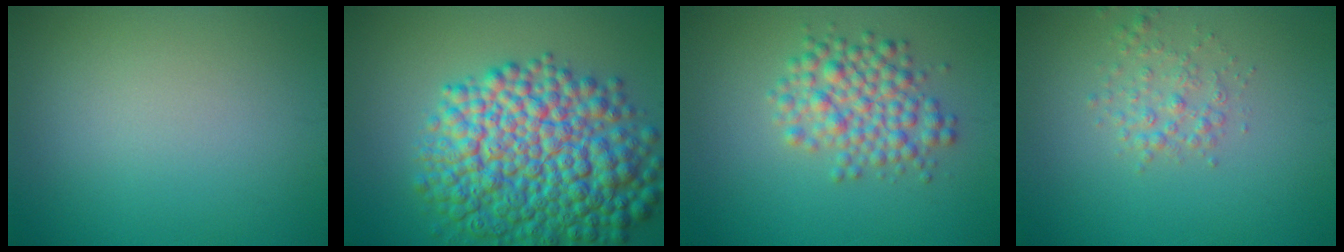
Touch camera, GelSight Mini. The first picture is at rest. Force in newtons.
{"total": 12.0, "press": 12.0, "slide": 0.2}
{"total": 4.4, "press": 4.3, "slide": 0.2}
{"total": 1.9, "press": 1.9, "slide": 0.1}